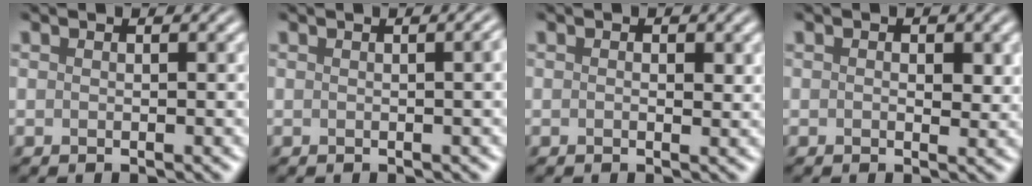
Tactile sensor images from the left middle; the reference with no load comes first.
{"total": 1.8, "force": [0.1, 0.6, 1.7], "torque": [-0.013, 0.008, 0.001]}
{"total": 1.1, "force": [0.2, 0.6, 0.9], "torque": [-0.009, -0.002, 0.003]}
{"total": 1.8, "force": [0.4, 1.0, 1.4], "torque": [-0.013, -0.003, 0.003]}